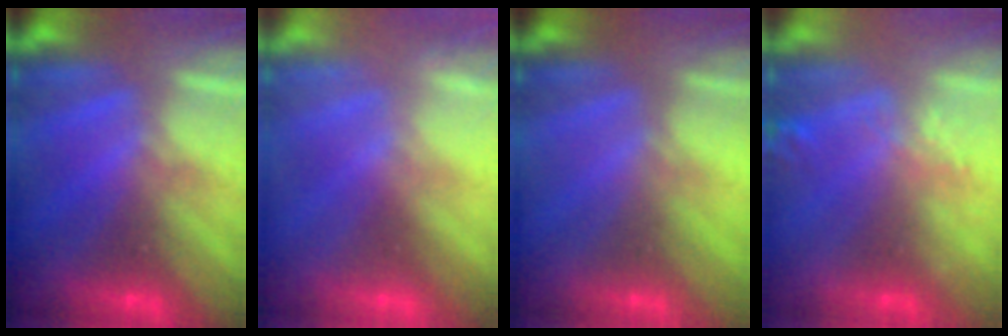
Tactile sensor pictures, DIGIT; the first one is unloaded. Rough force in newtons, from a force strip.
{"total": 2.4}
{"total": 2.9}
{"total": 2.8}